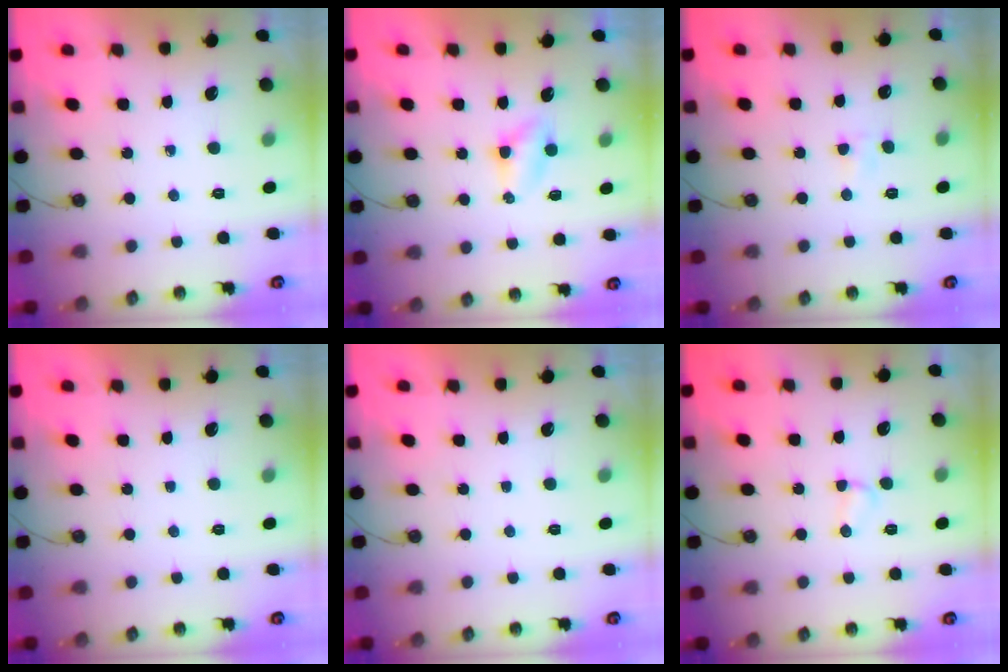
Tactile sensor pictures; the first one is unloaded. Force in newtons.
{"total": 2.9, "press": 2.9, "slide": 0.3}
{"total": 2.5, "press": 2.5, "slide": 0.4}
{"total": 0.0}
{"total": 0.0}
{"total": 2.4, "press": 2.4, "slide": 0.3}